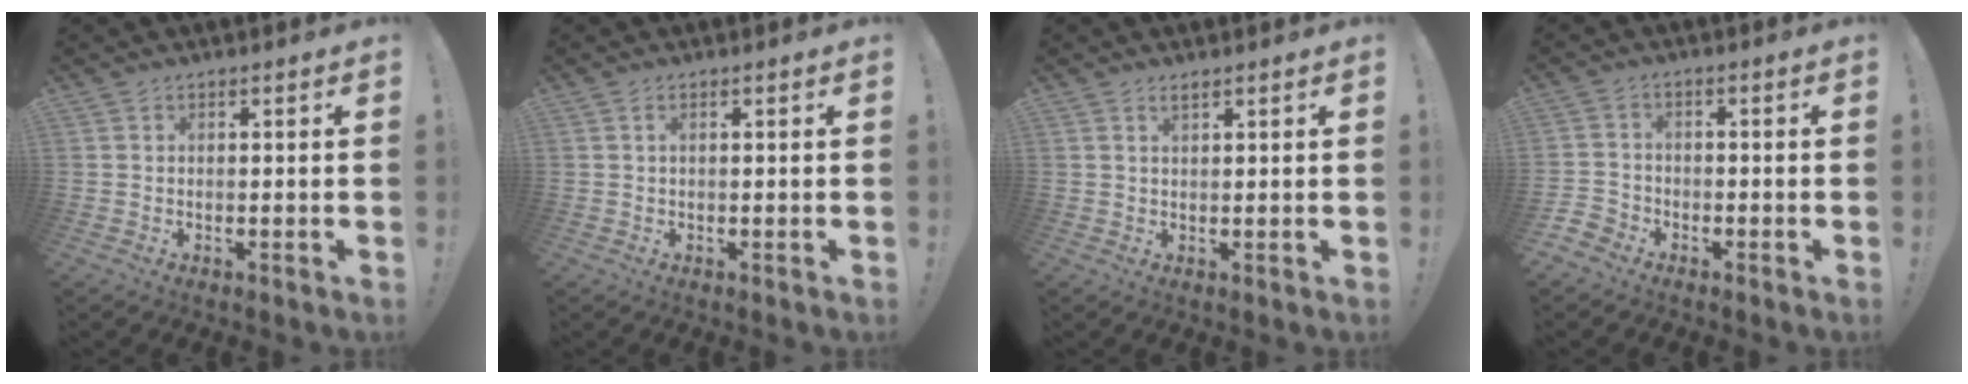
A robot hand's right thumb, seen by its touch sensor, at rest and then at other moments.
{"total": 1.1, "force": [0.1, 0.0, 1.1], "torque": [-0.030, 0.005, 0.002]}
{"total": 1.3, "force": [1.1, 0.1, 0.7], "torque": [-0.010, -0.004, 0.020]}
{"total": 3.5, "force": [-2.4, 2.4, 0.7], "torque": [-0.021, 0.009, -0.049]}